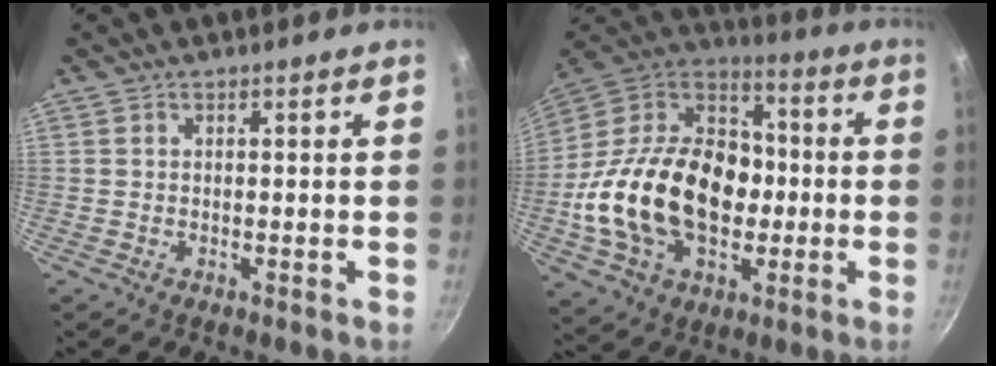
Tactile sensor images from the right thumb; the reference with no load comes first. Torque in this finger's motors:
{"motor_torque": [2.37, 2.64, 2.19, -0.58, 0.59]}